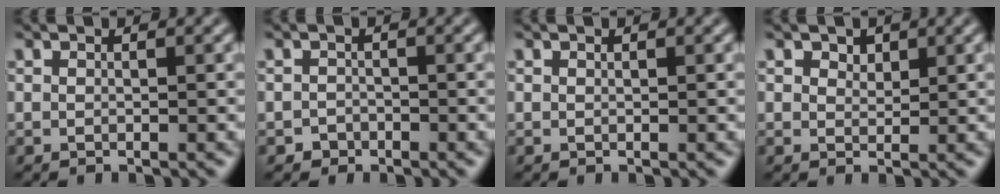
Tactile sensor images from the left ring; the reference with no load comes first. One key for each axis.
{"total": 1.0, "fx": -0.7, "fy": 0.8, "fz": 0.0, "tx": 0.009, "ty": 0.003, "tz": -0.012}
{"total": 0.0}
{"total": 1.3, "fx": 0.9, "fy": 0.9, "fz": 0.5, "tx": -0.006, "ty": -0.003, "tz": 0.014}